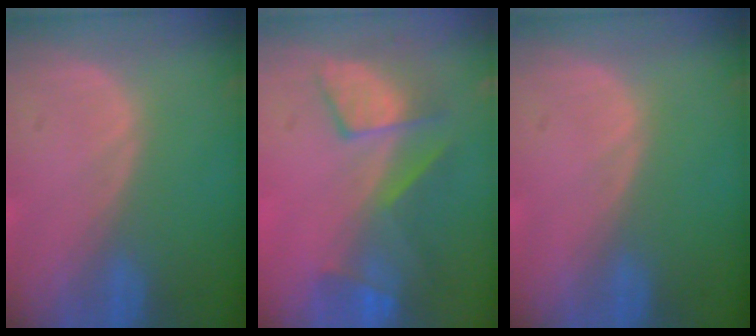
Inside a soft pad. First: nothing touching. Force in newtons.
{"total": 8.1, "press": 7.6, "slide": 2.7}
{"total": 0.0}